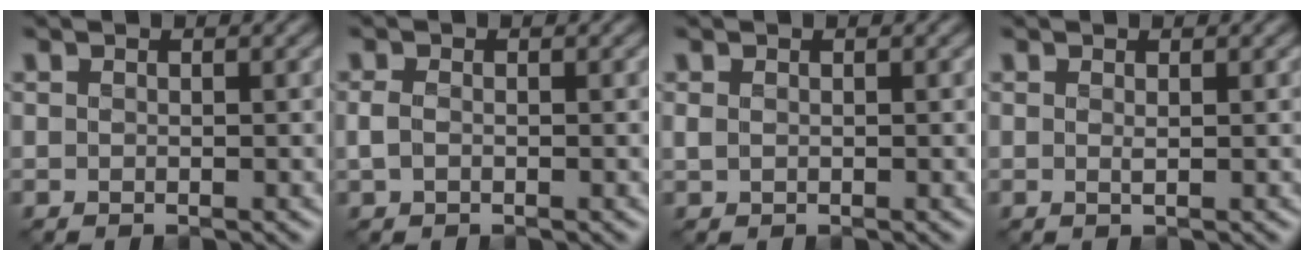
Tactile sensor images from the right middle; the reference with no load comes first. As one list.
[{"total": 1.1, "force": [-0.3, 0.7, 0.8], "torque": [-0.020, -0.002, -0.008]}, {"total": 0.6, "force": [0.1, 0.5, 0.4], "torque": [-0.009, -0.001, 0.003]}, {"total": 0.5, "force": [0.2, 0.0, 0.5], "torque": [-0.009, -0.001, 0.002]}]